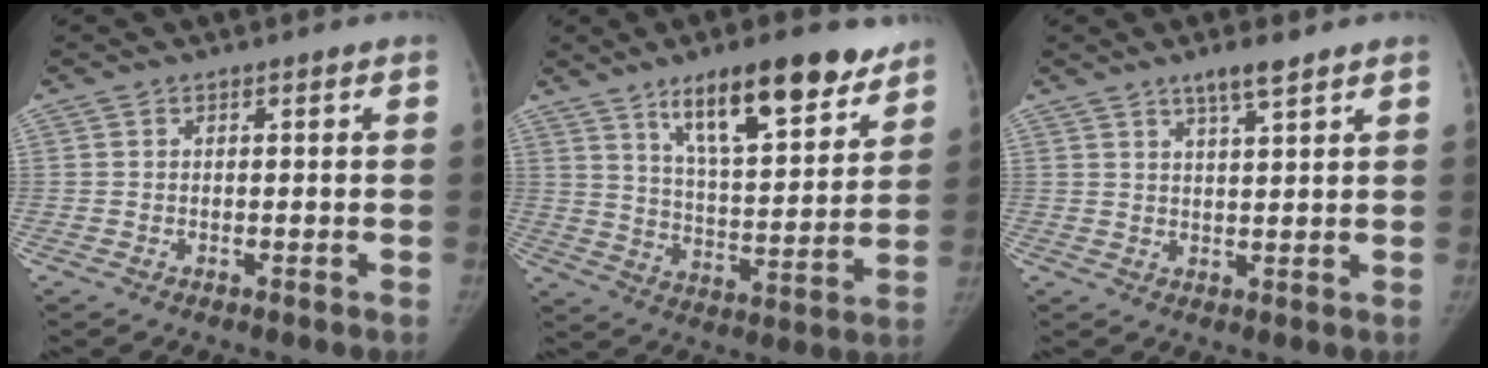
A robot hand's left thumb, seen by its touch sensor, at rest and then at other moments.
{"total": 18.8, "force": [12.2, 5.7, 13.0], "torque": [-0.163, -0.058, 0.201]}
{"total": 4.3, "force": [3.1, 0.5, 3.0], "torque": [-0.051, -0.018, 0.056]}